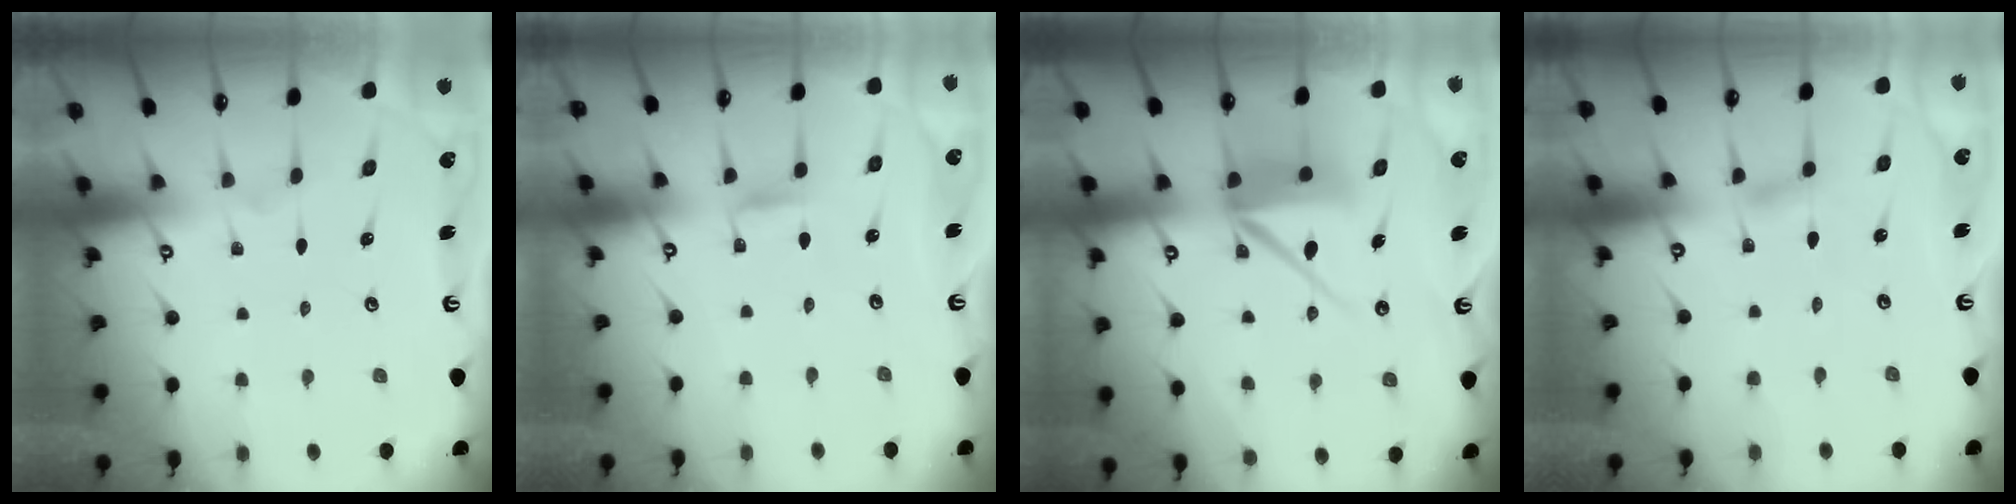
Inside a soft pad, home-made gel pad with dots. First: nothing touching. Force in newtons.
{"total": 1.3, "press": 1.3, "slide": 0.2}
{"total": 11.6, "press": 11.5, "slide": 1.8}
{"total": 2.9, "press": 2.9, "slide": 0.3}